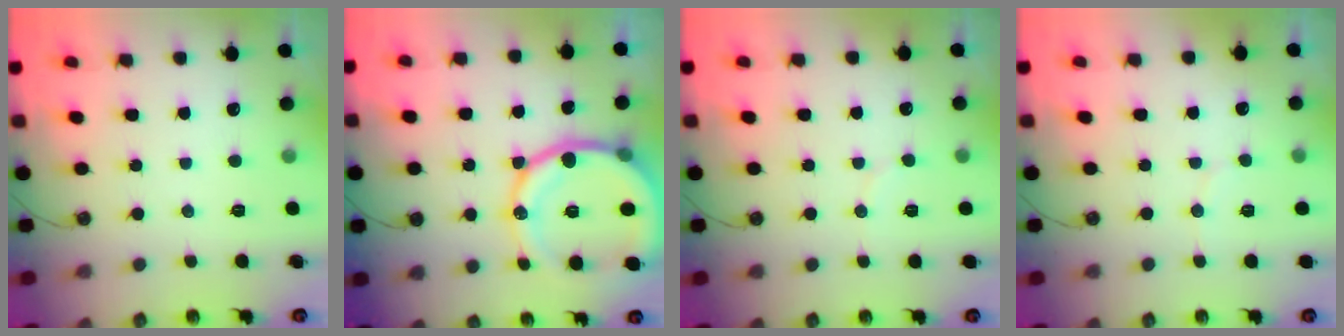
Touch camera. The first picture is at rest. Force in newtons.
{"total": 19.4, "press": 19.0, "slide": 3.6}
{"total": 2.9, "press": 2.9, "slide": 0.3}
{"total": 3.0, "press": 3.0, "slide": 0.2}